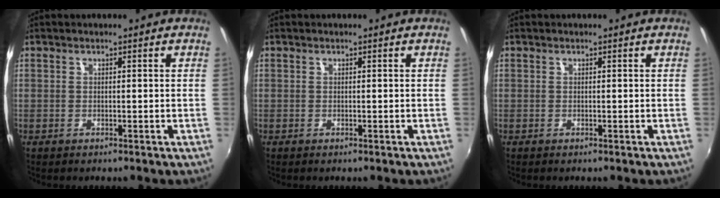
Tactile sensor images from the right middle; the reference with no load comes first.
{"total": 0.0}
{"total": 0.0}